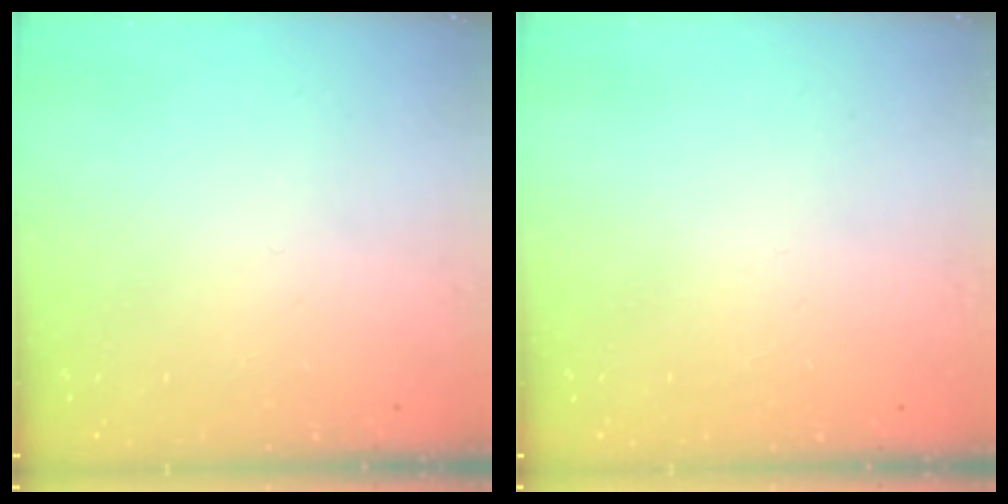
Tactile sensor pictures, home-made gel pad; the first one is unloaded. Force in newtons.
{"total": 0.0}